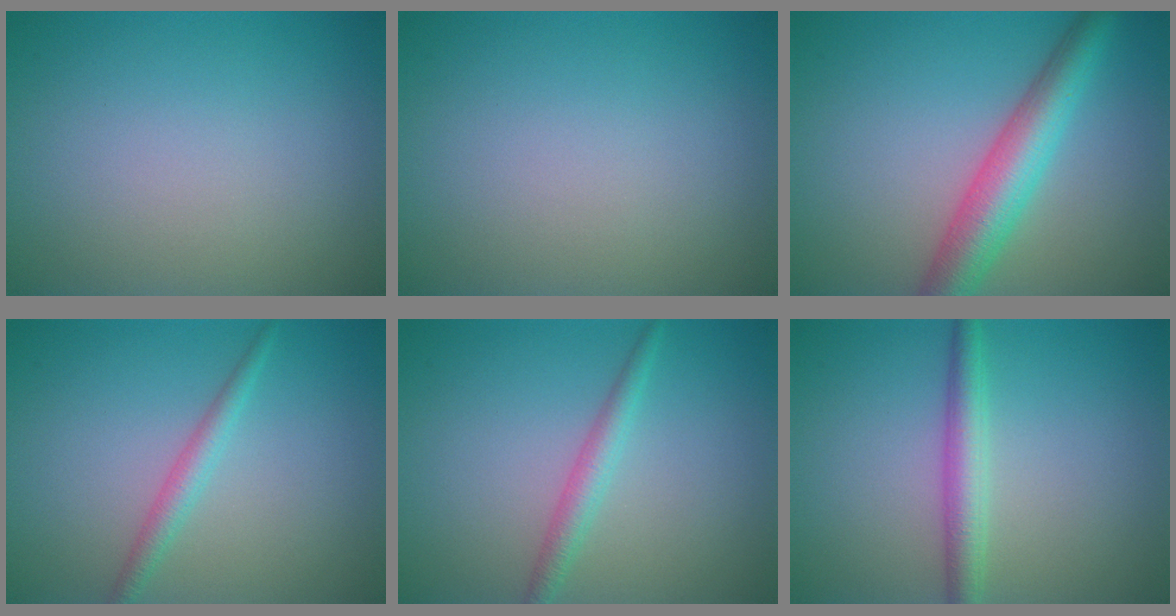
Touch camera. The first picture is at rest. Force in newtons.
{"total": 0.0}
{"total": 5.6, "press": 5.6, "slide": 0.1}
{"total": 1.9, "press": 1.9, "slide": 0.1}
{"total": 2.1, "press": 2.1, "slide": 0.0}
{"total": 3.0, "press": 3.0, "slide": 0.1}